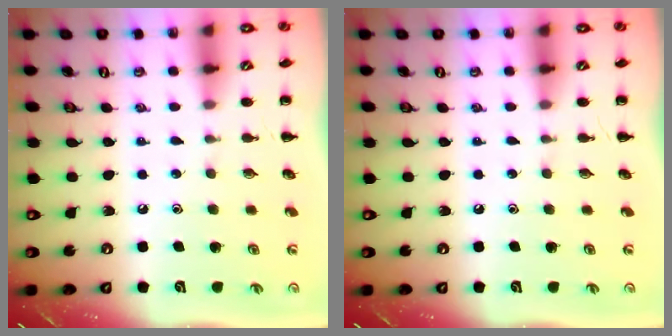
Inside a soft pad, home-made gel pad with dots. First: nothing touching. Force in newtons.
{"total": 0.0}